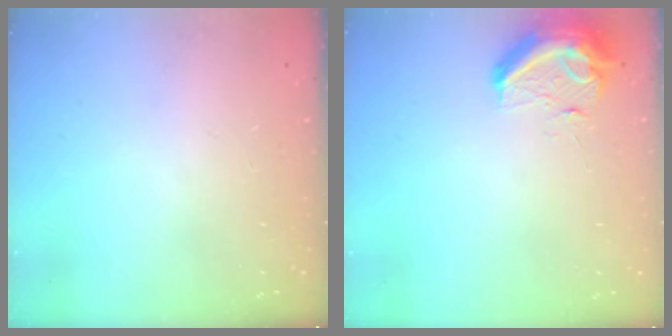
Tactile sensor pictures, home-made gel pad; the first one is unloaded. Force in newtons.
{"total": 9.9, "press": 9.7, "slide": 1.8}